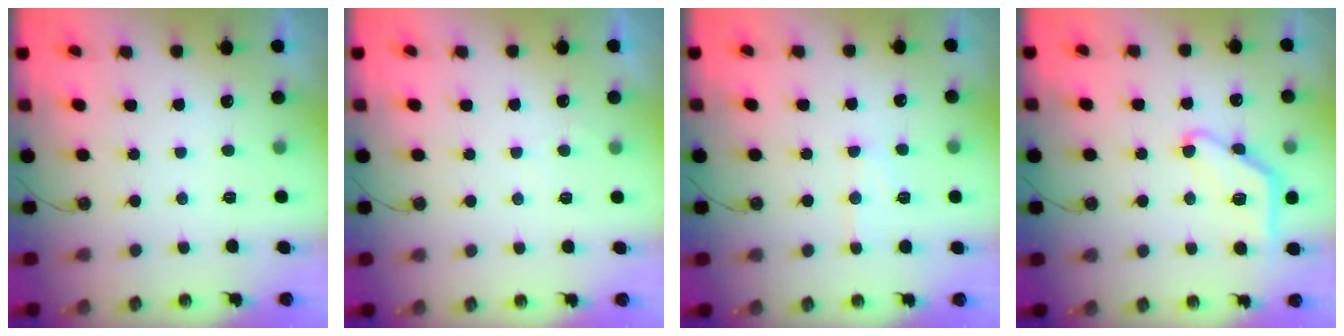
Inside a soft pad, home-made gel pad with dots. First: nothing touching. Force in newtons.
{"total": 3.6, "press": 3.6, "slide": 0.4}
{"total": 7.2, "press": 7.2, "slide": 0.6}
{"total": 11.7, "press": 11.7, "slide": 0.7}